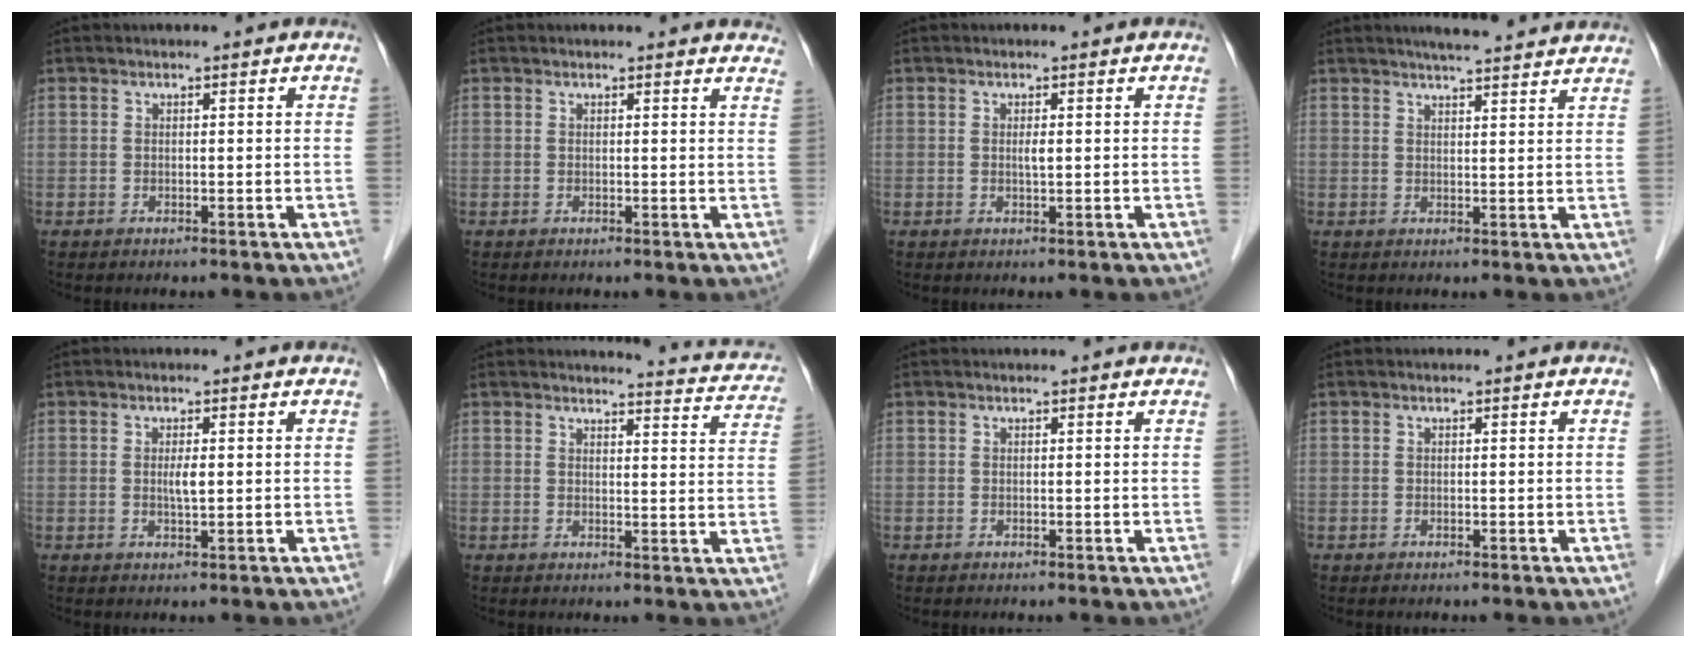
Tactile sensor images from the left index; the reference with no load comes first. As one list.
[{"total": 7.7, "force": [7.3, 1.9, 1.8], "torque": [0.001, 0.001, 0.057]}, {"total": 1.0, "force": [0.1, 0.2, 1.0], "torque": [-0.020, -0.001, 0.002]}, {"total": 9.5, "force": [8.6, 0.8, 4.0], "torque": [-0.054, 0.020, 0.099]}, {"total": 1.9, "force": [0.2, 0.3, 1.9], "torque": [-0.037, -0.001, 0.003]}, {"total": 9.9, "force": [9.6, 1.3, 1.9], "torque": [-0.004, -0.040, 0.081]}, {"total": 1.4, "force": [1.3, 0.2, 0.3], "torque": [-0.011, 0.010, 0.013]}, {"total": 0.0}]